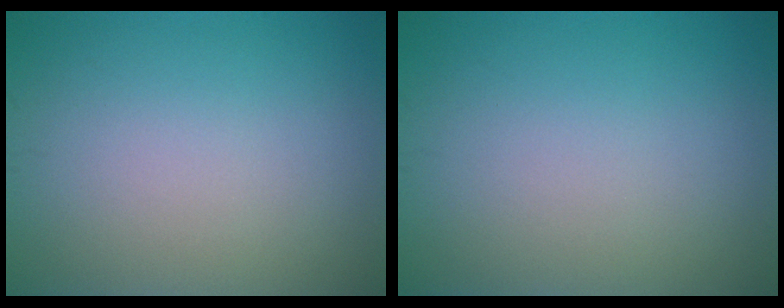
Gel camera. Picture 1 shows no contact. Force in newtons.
{"total": 0.0}